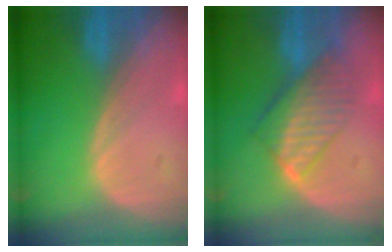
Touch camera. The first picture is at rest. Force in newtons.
{"total": 8.1, "press": 7.1, "slide": 4.0}